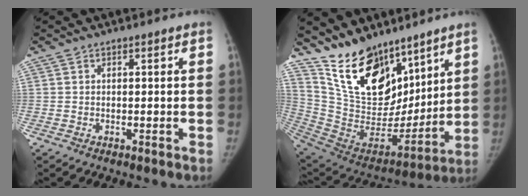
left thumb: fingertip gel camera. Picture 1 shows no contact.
{"total": 21.7, "force": [15.5, 10.9, 10.5], "torque": [-0.139, -0.081, 0.287]}